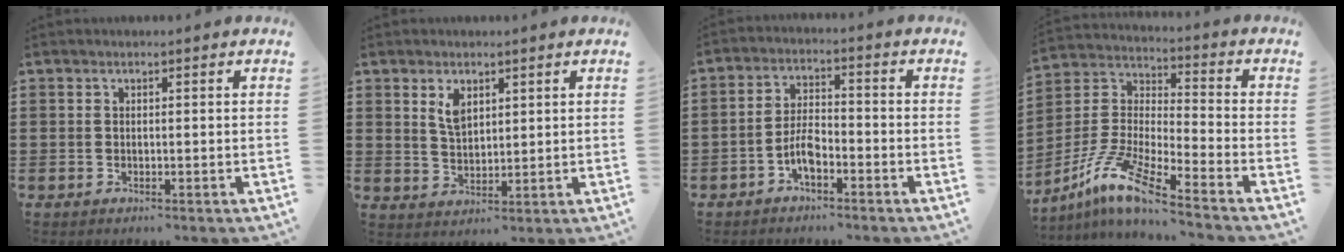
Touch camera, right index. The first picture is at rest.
{"total": 3.6, "force": [2.0, 2.0, 2.2], "torque": [-0.051, 0.005, 0.036]}
{"total": 4.8, "force": [-2.6, 2.1, 3.4], "torque": [-0.088, 0.001, -0.057]}
{"total": 10.2, "force": [-8.0, 0.3, 6.3], "torque": [-0.154, -0.013, -0.169]}